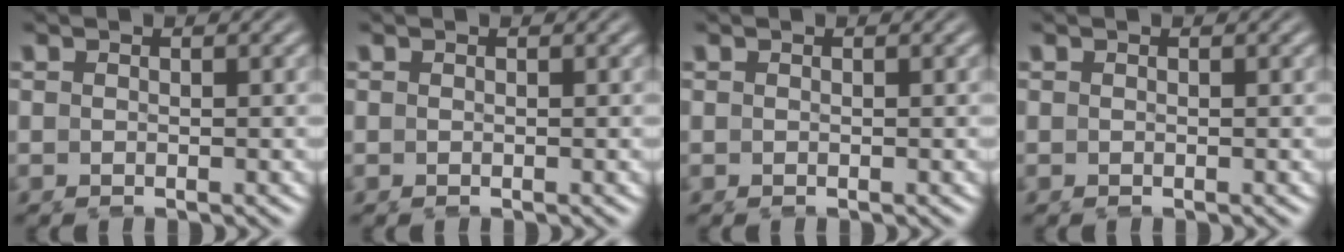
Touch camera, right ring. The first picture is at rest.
{"total": 0.0}
{"total": 0.0}
{"total": 0.0}